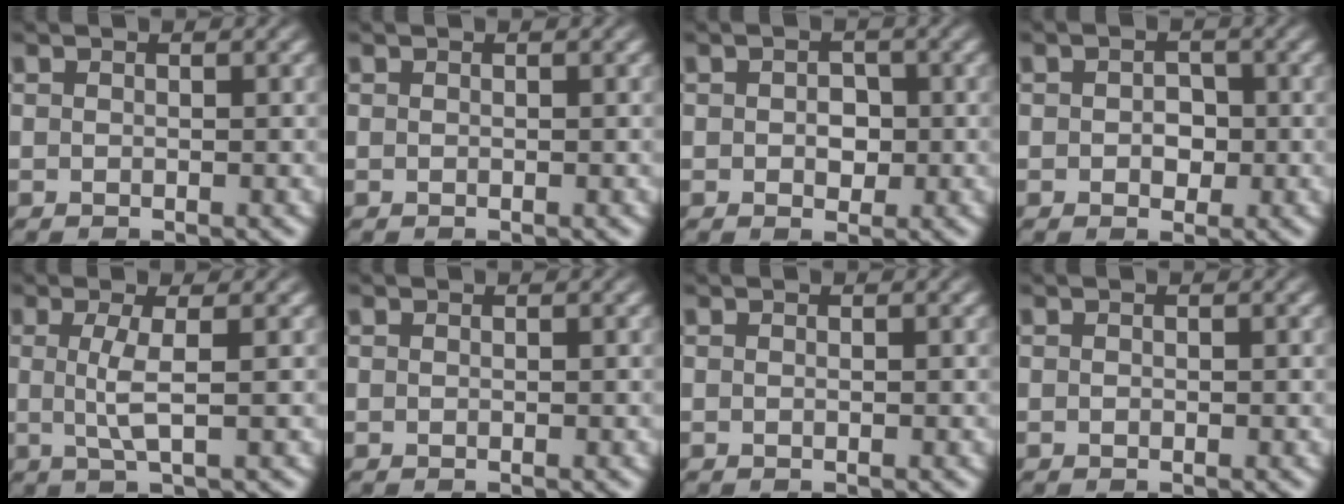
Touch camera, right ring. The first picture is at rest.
{"total": 0.0}
{"total": 1.3, "force": [-0.3, 1.1, 0.6], "torque": [-0.010, -0.003, -0.005]}
{"total": 1.2, "force": [-0.5, 1.0, 0.5], "torque": [-0.006, -0.004, -0.008]}
{"total": 2.6, "force": [0.1, -0.3, 2.6], "torque": [-0.059, -0.011, 0.007]}
{"total": 0.0}
{"total": 0.0}
{"total": 0.0}